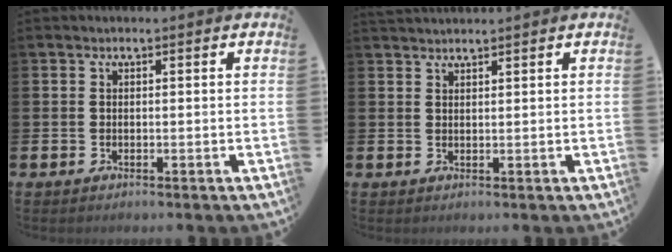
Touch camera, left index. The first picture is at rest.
{"total": 1.4, "force": [1.4, 0.0, 0.0], "torque": [-0.001, -0.004, 0.026]}